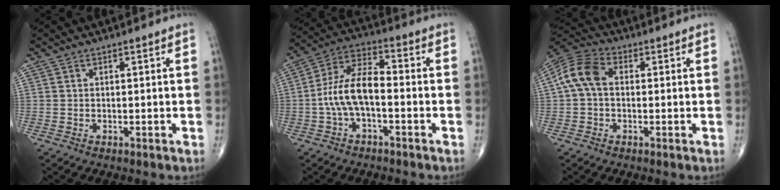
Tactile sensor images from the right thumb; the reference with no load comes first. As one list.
[{"total": 10.3, "force": [-2.0, 4.7, 8.9], "torque": [-0.176, 0.043, -0.045]}, {"total": 8.3, "force": [0.6, 5.7, 6.1], "torque": [-0.124, 0.027, 0.000]}]